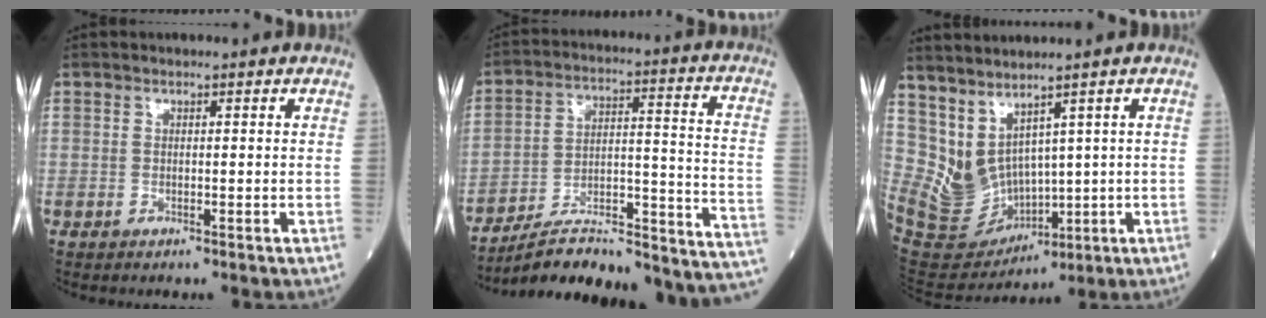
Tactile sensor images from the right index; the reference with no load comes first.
{"total": 24.7, "force": [-21.2, 4.2, 12.0], "torque": [-0.111, 0.038, -0.300]}
{"total": 9.1, "force": [4.4, 6.1, 5.2], "torque": [-0.115, 0.003, 0.124]}